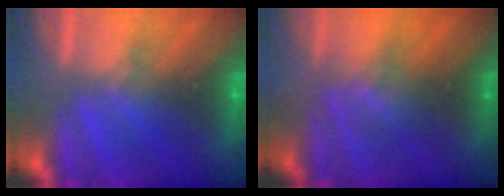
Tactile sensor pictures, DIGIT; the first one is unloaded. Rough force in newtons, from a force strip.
{"total": 2.7}